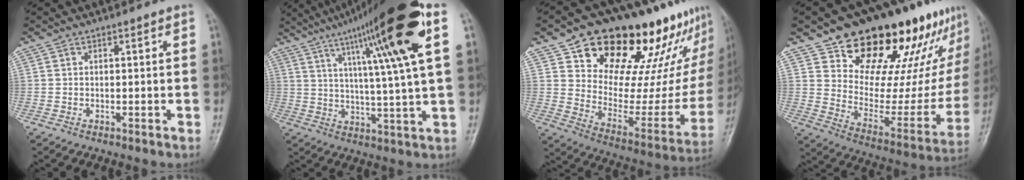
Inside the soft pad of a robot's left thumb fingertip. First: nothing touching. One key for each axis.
{"total": 22.4, "fx": 10.3, "fy": 1.4, "fz": 19.8, "tx": -0.300, "ty": -0.009, "tz": 0.157}
{"total": 29.7, "fx": 21.3, "fy": 13.6, "fz": 15.5, "tx": -0.177, "ty": -0.085, "tz": 0.304}
{"total": 28.0, "fx": 20.2, "fy": 12.5, "fz": 14.8, "tx": -0.160, "ty": -0.094, "tz": 0.291}